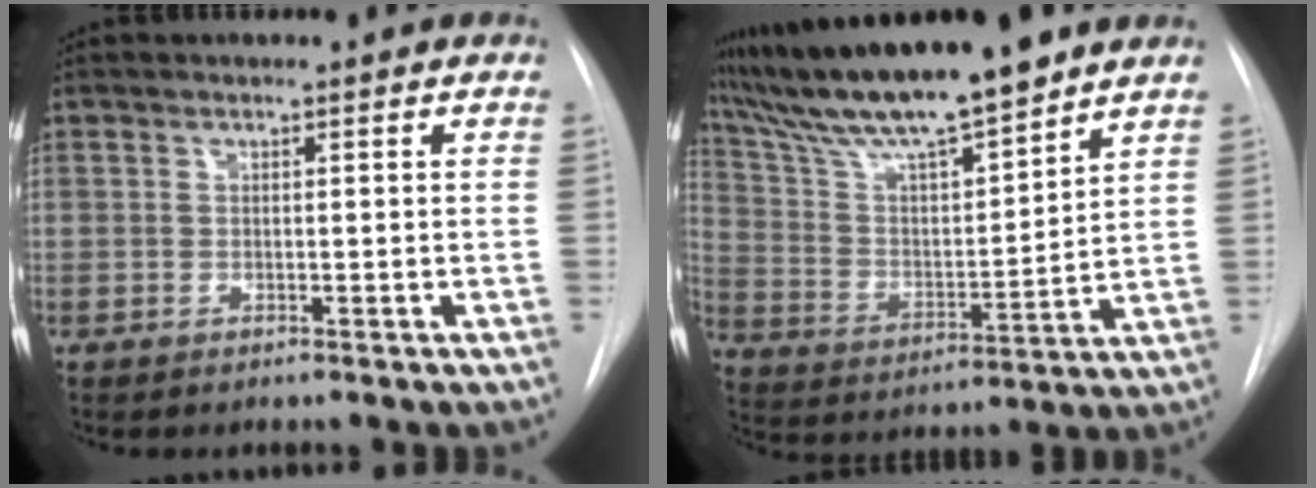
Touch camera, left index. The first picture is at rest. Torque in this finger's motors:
{"motor_torque": [0.57, -1.00, 0.93, 0.21]}